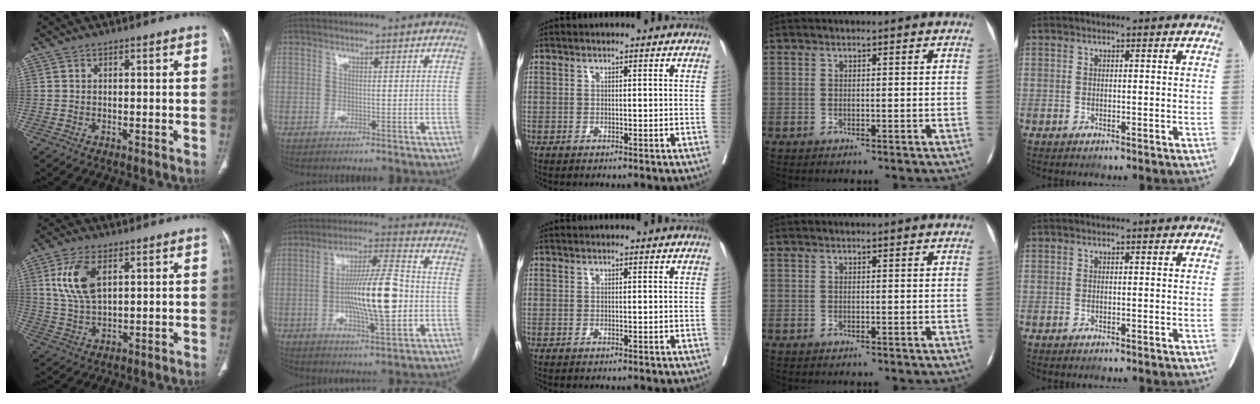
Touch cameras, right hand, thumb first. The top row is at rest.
{"thumb": {"total": 9.5, "force": [3.5, 4.8, 7.4], "torque": [-0.152, -0.009, 0.074]}, "index": {"total": 14.5, "force": [-1.8, 2.4, 14.2], "torque": [-0.248, 0.006, -0.028]}}